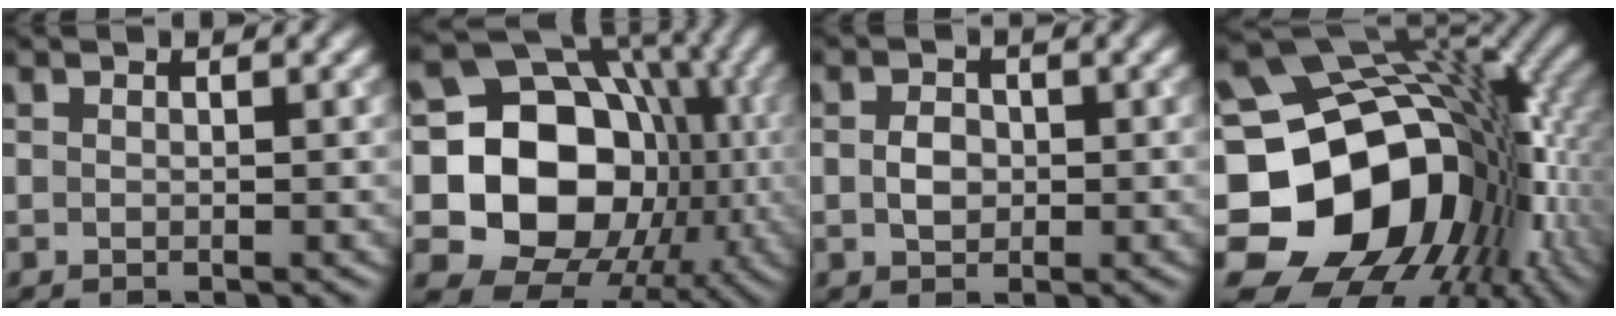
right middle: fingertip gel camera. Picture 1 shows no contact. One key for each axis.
{"total": 17.6, "fx": -1.3, "fy": 14.8, "fz": 9.5, "tx": -0.139, "ty": -0.010, "tz": -0.036}
{"total": 2.0, "fx": -0.1, "fy": 1.5, "fz": 1.3, "tx": -0.027, "ty": 0.000, "tz": -0.005}
{"total": 18.8, "fx": -3.7, "fy": 14.2, "fz": 11.8, "tx": -0.203, "ty": -0.023, "tz": -0.034}